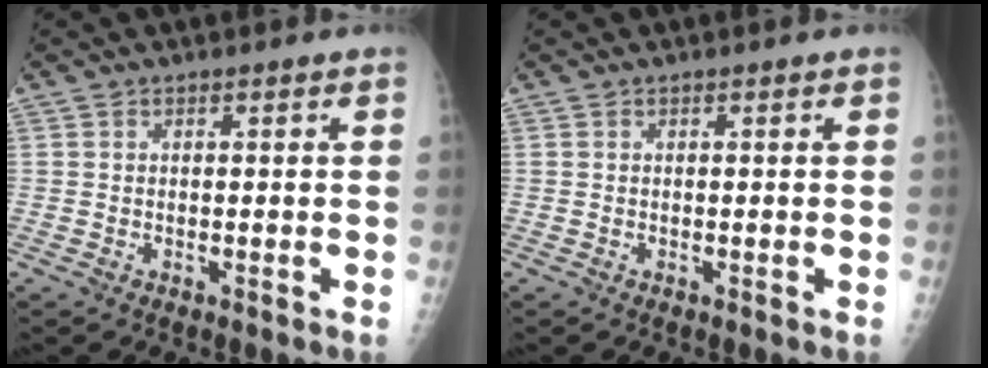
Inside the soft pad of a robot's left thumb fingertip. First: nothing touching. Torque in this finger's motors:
{"motor_torque": [0.00, 0.01, -0.02, -0.03, 0.00]}